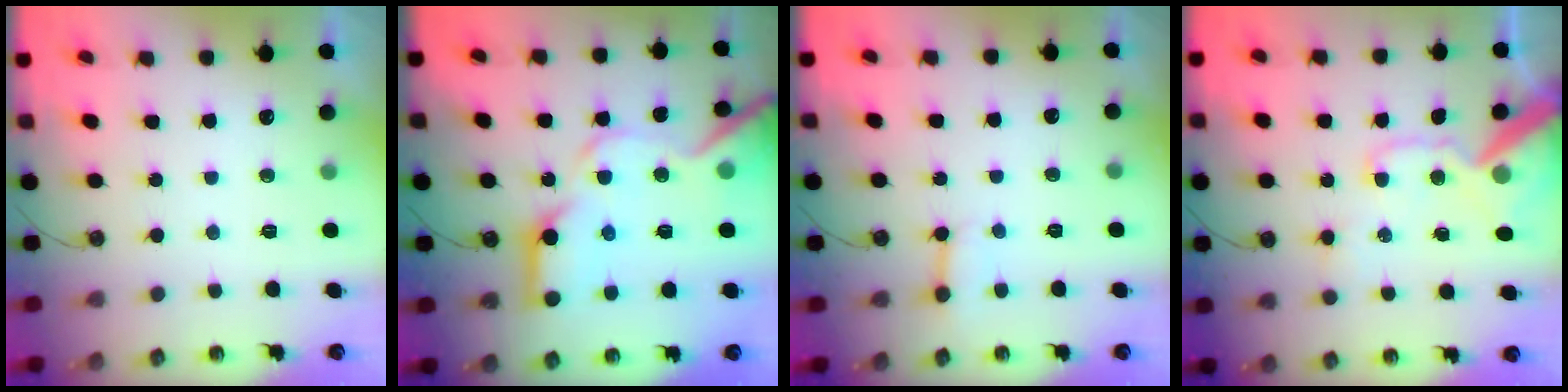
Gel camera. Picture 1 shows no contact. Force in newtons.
{"total": 19.4, "press": 19.3, "slide": 2.3}
{"total": 3.9, "press": 3.9, "slide": 0.3}
{"total": 17.0, "press": 16.9, "slide": 2.4}